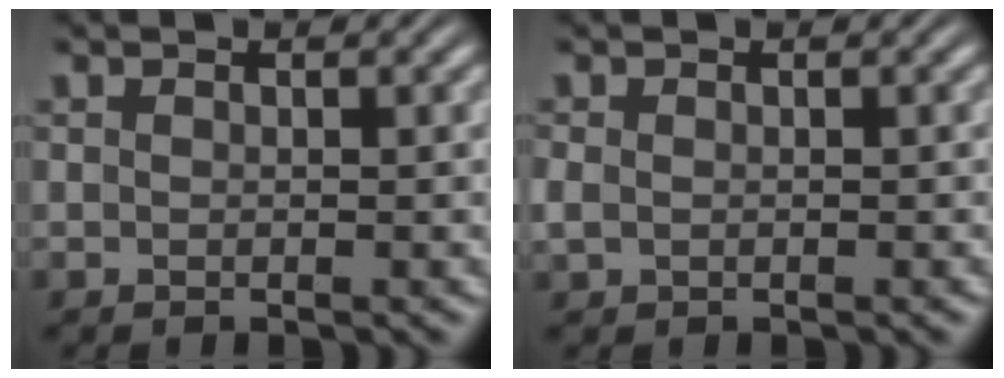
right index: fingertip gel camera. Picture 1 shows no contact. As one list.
[{"total": 1.2, "force": [-0.3, 1.1, 0.5], "torque": [-0.025, -0.008, 0.001]}]